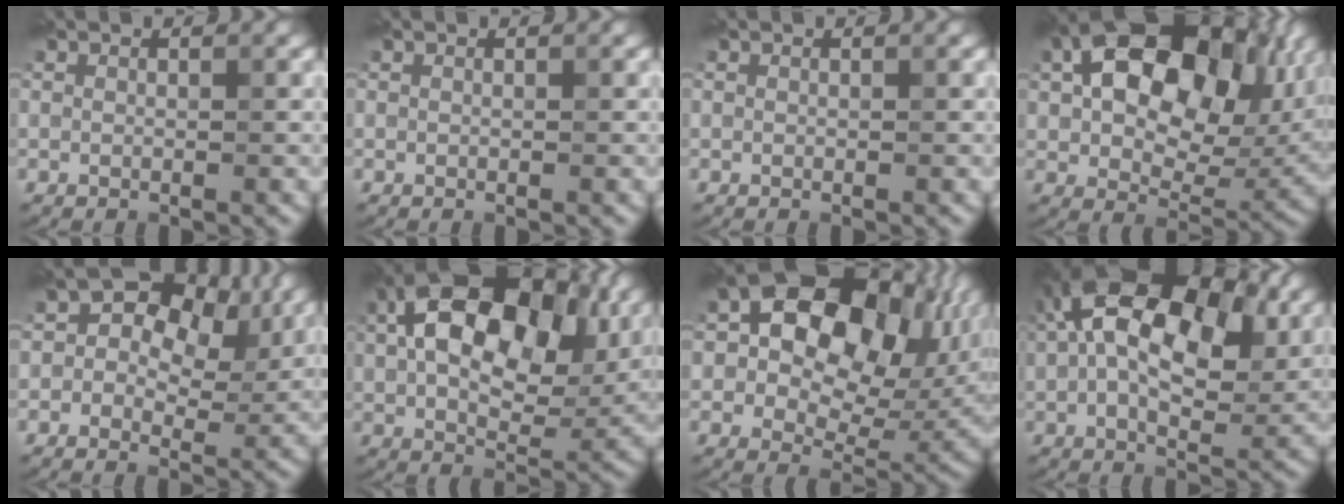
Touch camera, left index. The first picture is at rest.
{"total": 0.0}
{"total": 0.0}
{"total": 17.1, "force": [4.8, 10.6, 12.6], "torque": [-0.176, 0.020, 0.078]}
{"total": 7.4, "force": [2.1, 4.9, 5.1], "torque": [-0.055, 0.004, 0.018]}
{"total": 15.2, "force": [5.1, 9.3, 10.9], "torque": [-0.172, 0.019, 0.083]}
{"total": 14.8, "force": [3.2, 9.9, 10.5], "torque": [-0.125, 0.015, 0.050]}
{"total": 14.1, "force": [3.5, 8.1, 11.0], "torque": [-0.172, 0.029, 0.038]}